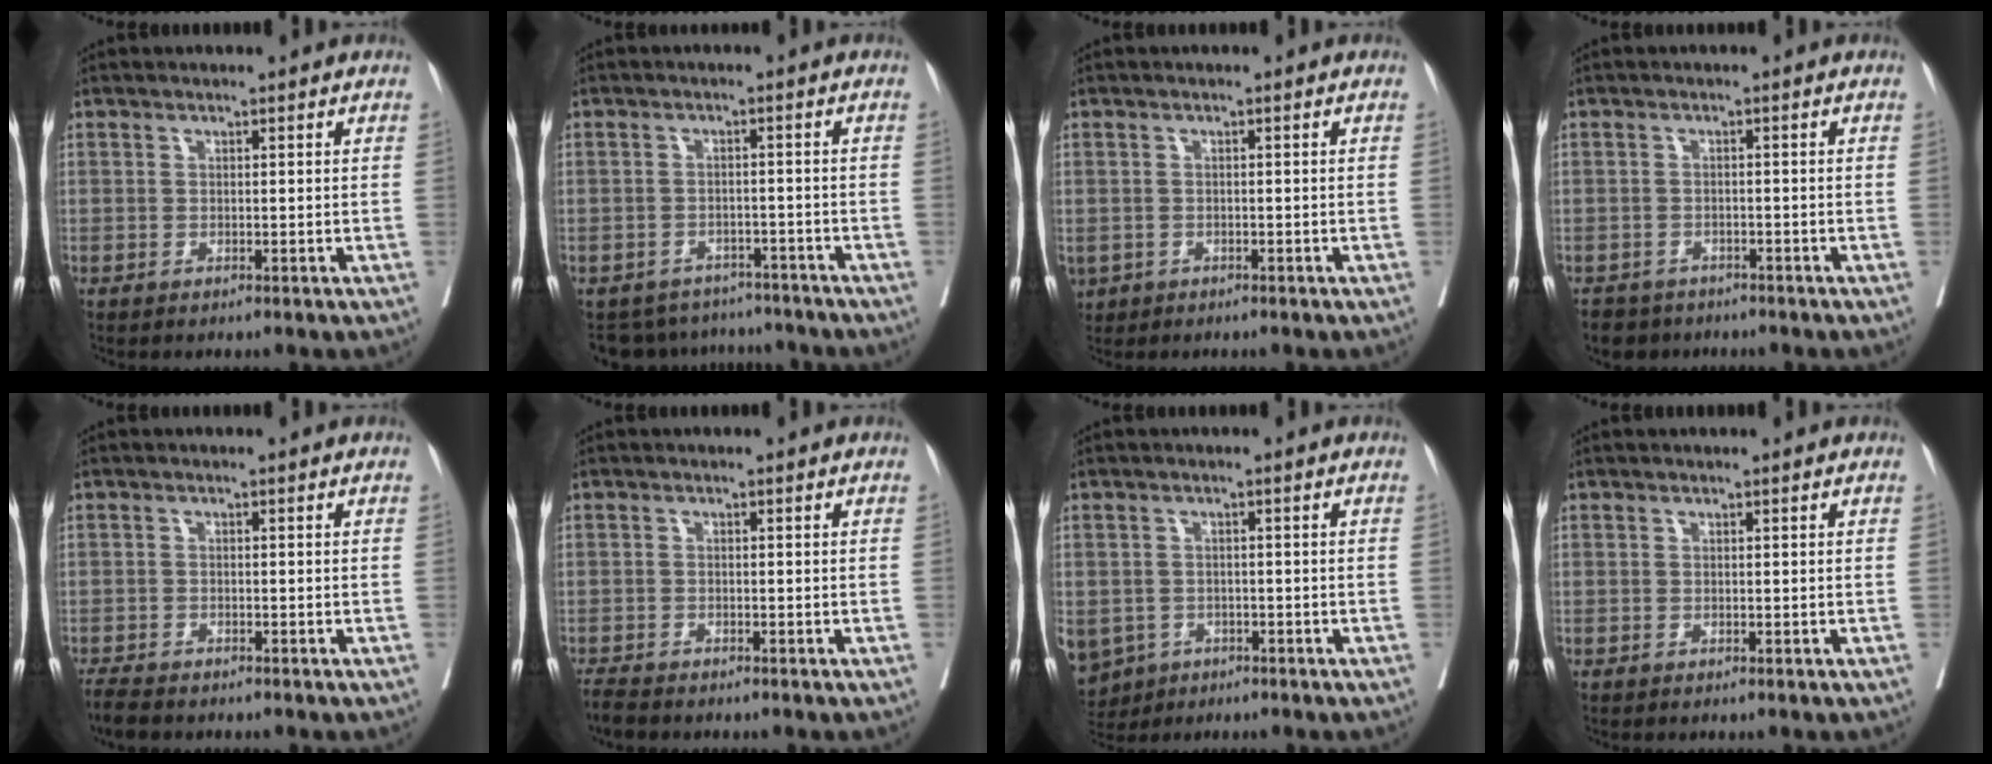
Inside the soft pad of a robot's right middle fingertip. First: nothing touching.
{"total": 9.0, "force": [-8.4, 3.2, 0.4], "torque": [-0.006, 0.013, -0.107]}
{"total": 3.4, "force": [-1.7, 2.7, 1.3], "torque": [-0.039, -0.005, -0.024]}
{"total": 5.0, "force": [-4.1, 2.8, 0.0], "torque": [0.004, -0.001, -0.065]}
{"total": 3.9, "force": [-3.5, 0.7, 1.6], "torque": [-0.033, -0.014, -0.061]}
{"total": 2.9, "force": [-2.8, 0.3, 0.9], "torque": [-0.021, -0.013, -0.051]}
{"total": 10.8, "force": [-5.2, 8.8, 3.5], "torque": [-0.116, -0.008, -0.069]}
{"total": 0.0}